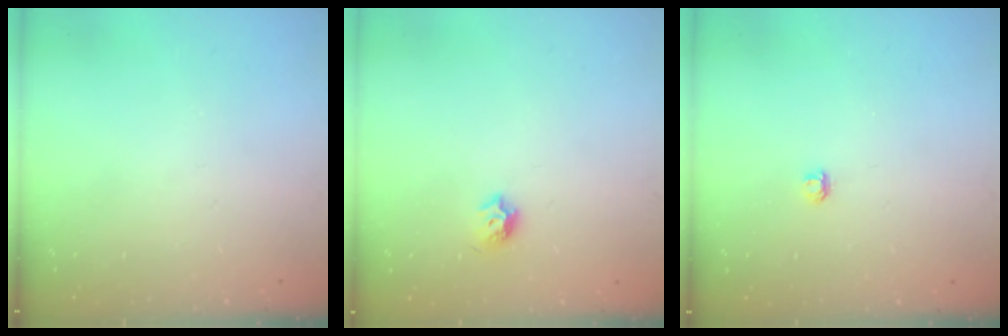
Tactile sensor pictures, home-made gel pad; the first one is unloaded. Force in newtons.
{"total": 4.9, "press": 4.8, "slide": 0.8}
{"total": 2.8, "press": 2.8, "slide": 0.3}